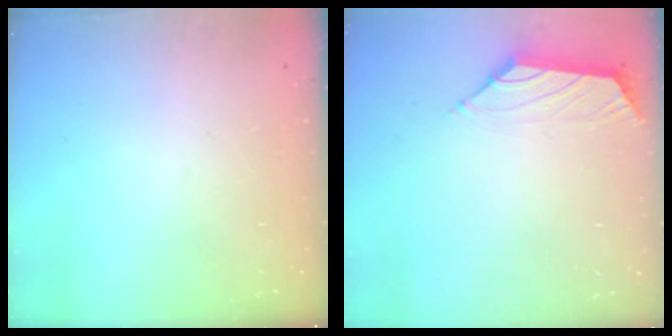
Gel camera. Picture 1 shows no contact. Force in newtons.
{"total": 1.6, "press": 1.4, "slide": 0.6}